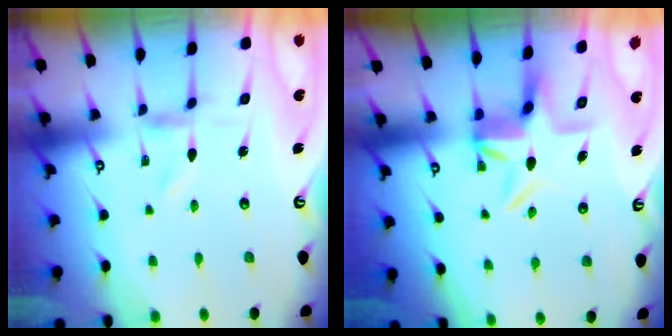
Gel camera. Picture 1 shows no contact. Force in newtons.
{"total": 6.2, "press": 6.2, "slide": 0.7}